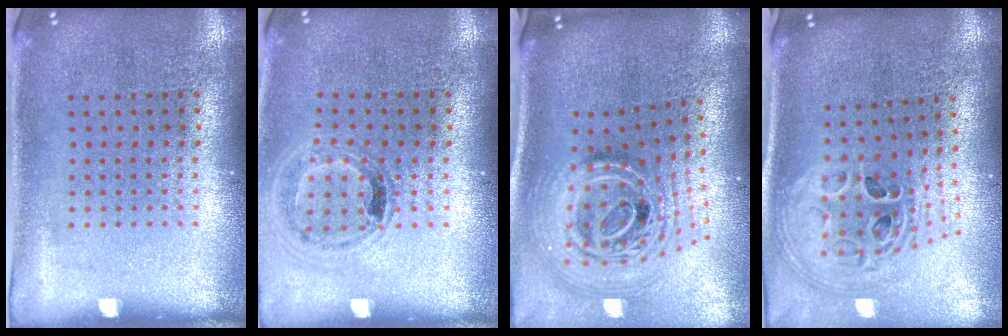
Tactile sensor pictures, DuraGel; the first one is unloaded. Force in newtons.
{"total": 0.9, "press": 0.9, "slide": 0.1}
{"total": 2.9, "press": 2.0, "slide": 2.2}
{"total": 1.9, "press": 1.5, "slide": 1.1}